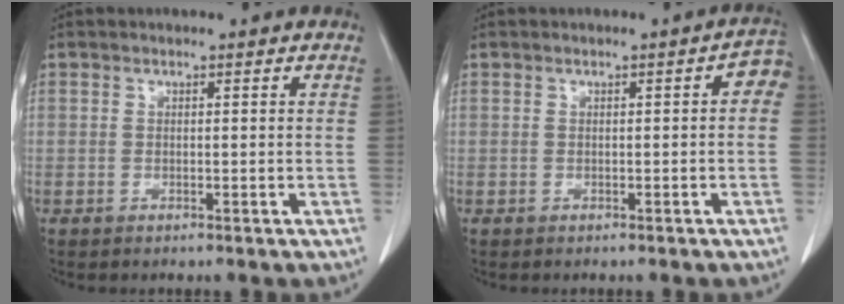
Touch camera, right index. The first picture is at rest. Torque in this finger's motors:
{"motor_torque": [0.29, -0.13, 0.09, 0.01]}